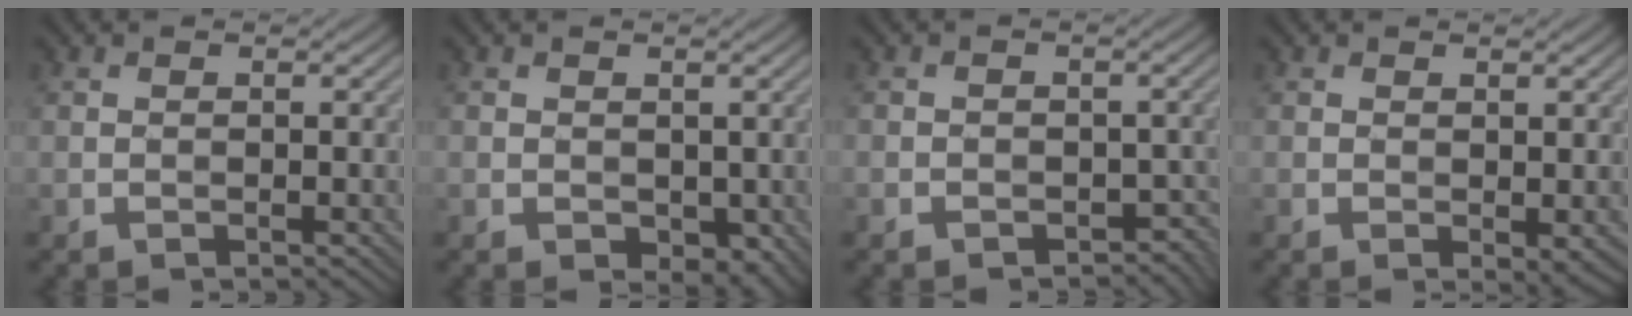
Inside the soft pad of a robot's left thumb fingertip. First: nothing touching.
{"total": 2.0, "force": [-0.1, 1.7, 1.2], "torque": [-0.024, -0.011, 0.003]}
{"total": 3.3, "force": [-2.1, 2.5, 0.5], "torque": [0.004, 0.010, -0.023]}
{"total": 1.1, "force": [0.1, 0.5, 1.0], "torque": [-0.018, -0.004, 0.004]}